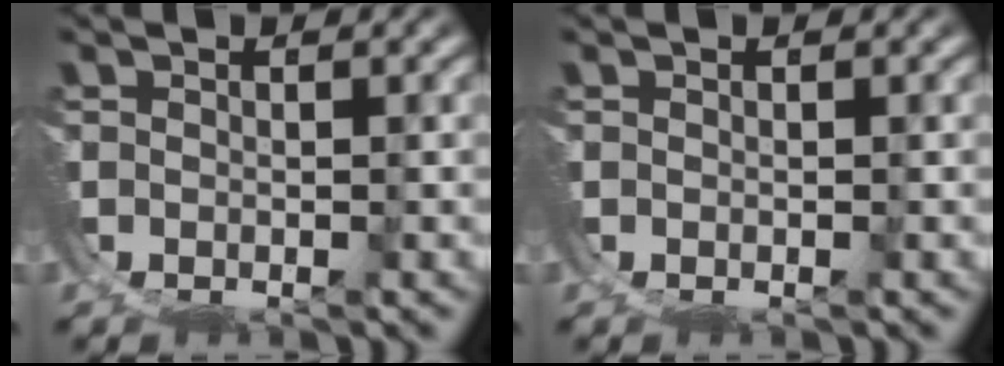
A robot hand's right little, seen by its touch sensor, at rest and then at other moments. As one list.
[{"total": 0.0}]